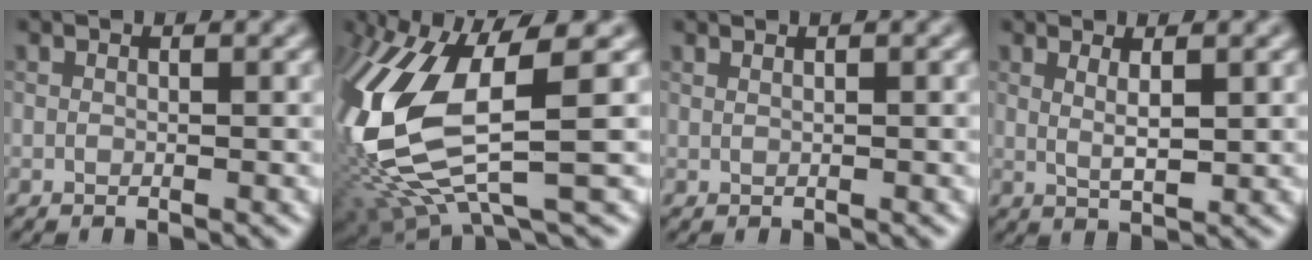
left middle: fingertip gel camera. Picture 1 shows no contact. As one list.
[{"total": 11.6, "force": [-0.8, 4.2, 10.7], "torque": [-0.261, -0.019, -0.001]}, {"total": 0.6, "force": [0.4, 0.3, 0.4], "torque": [0.002, -0.003, 0.000]}, {"total": 1.5, "force": [0.4, 0.1, 1.4], "torque": [-0.036, -0.006, 0.022]}]